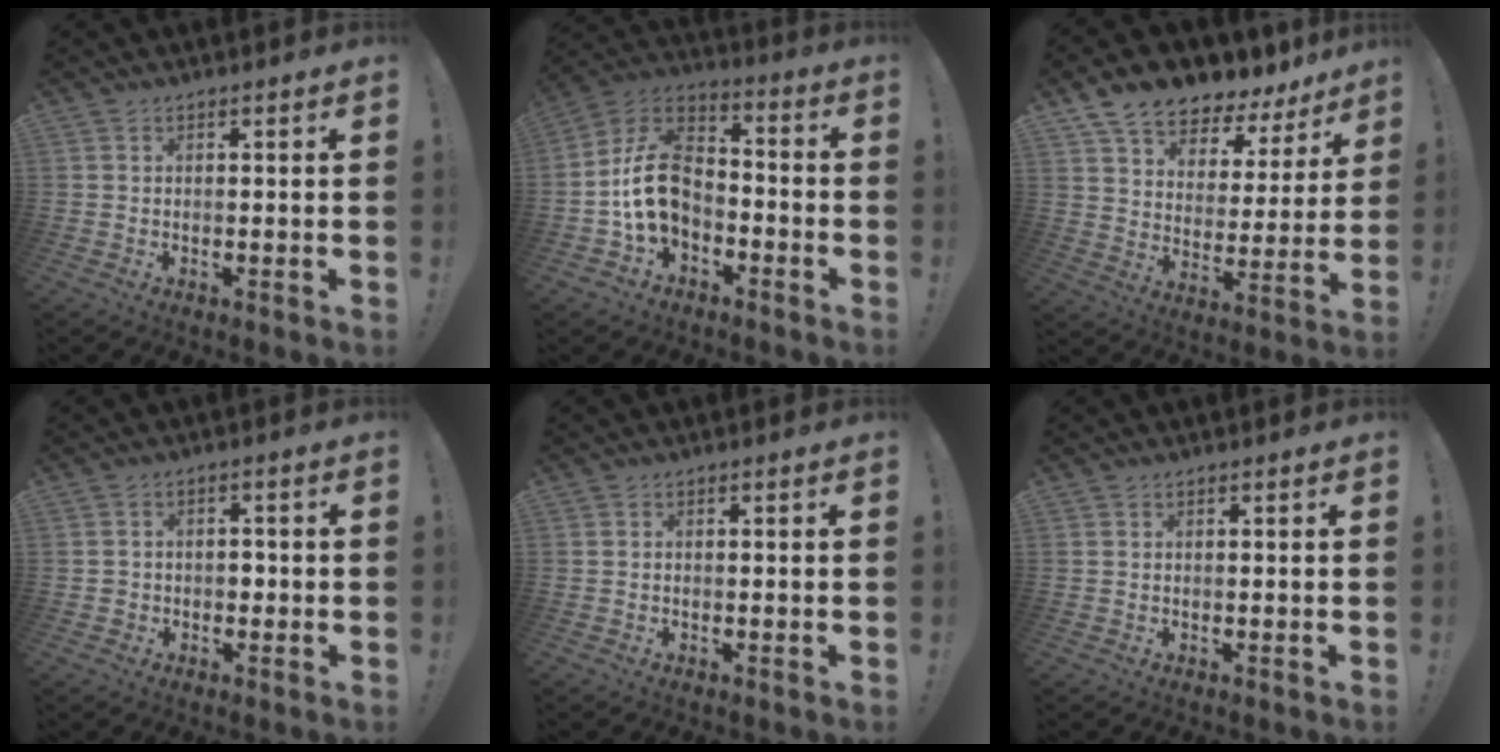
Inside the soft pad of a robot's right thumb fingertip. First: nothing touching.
{"total": 14.2, "force": [-3.5, 10.2, 9.3], "torque": [-0.170, 0.030, -0.056]}
{"total": 10.5, "force": [9.0, 4.4, 3.1], "torque": [-0.061, -0.079, 0.161]}
{"total": 2.8, "force": [-0.7, 2.5, 1.1], "torque": [-0.006, -0.003, -0.016]}
{"total": 0.0}
{"total": 0.0}